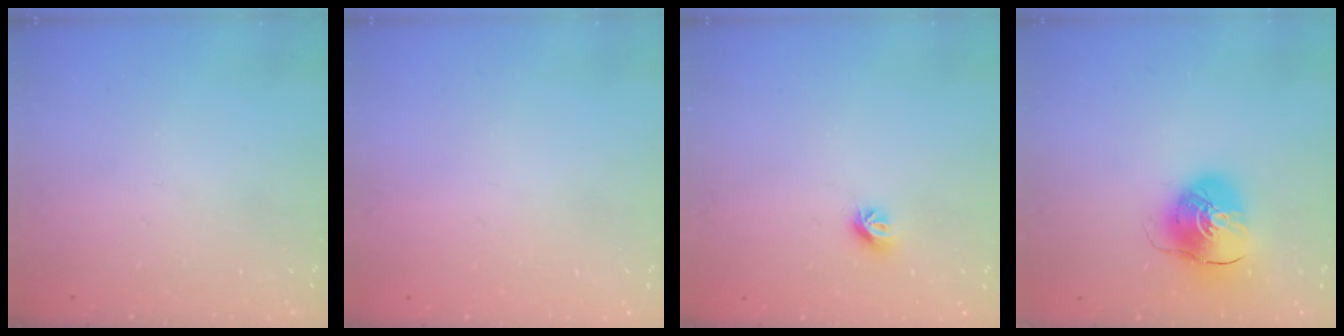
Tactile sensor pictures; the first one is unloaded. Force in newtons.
{"total": 0.7, "press": 0.7, "slide": 0.3}
{"total": 6.5, "press": 6.5, "slide": 0.7}
{"total": 9.4, "press": 9.3, "slide": 1.3}